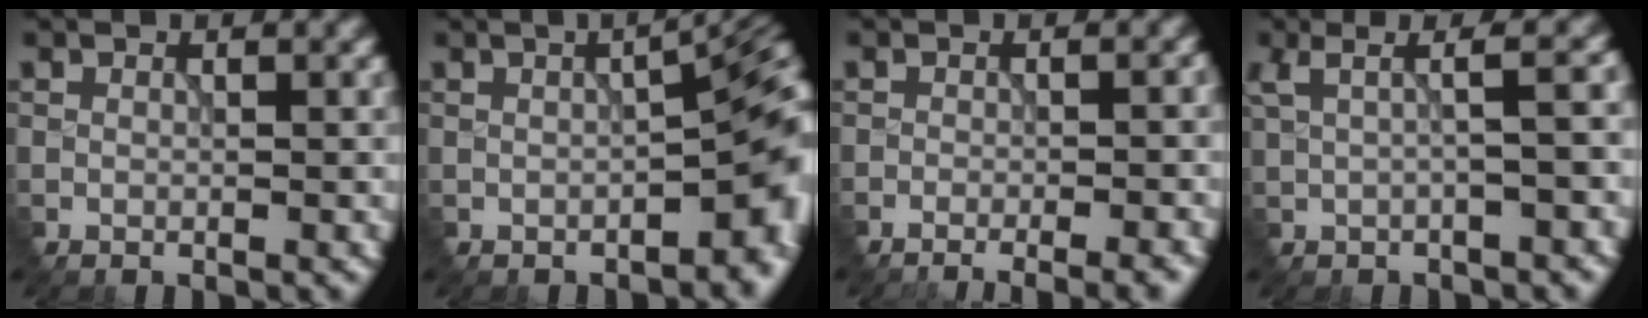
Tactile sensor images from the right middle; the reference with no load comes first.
{"total": 7.8, "force": [-1.2, 2.5, 7.3], "torque": [-0.078, -0.003, -0.008]}
{"total": 5.3, "force": [-2.8, 1.8, 4.1], "torque": [-0.016, 0.010, -0.027]}
{"total": 4.4, "force": [0.7, 1.2, 4.2], "torque": [-0.051, 0.020, 0.019]}